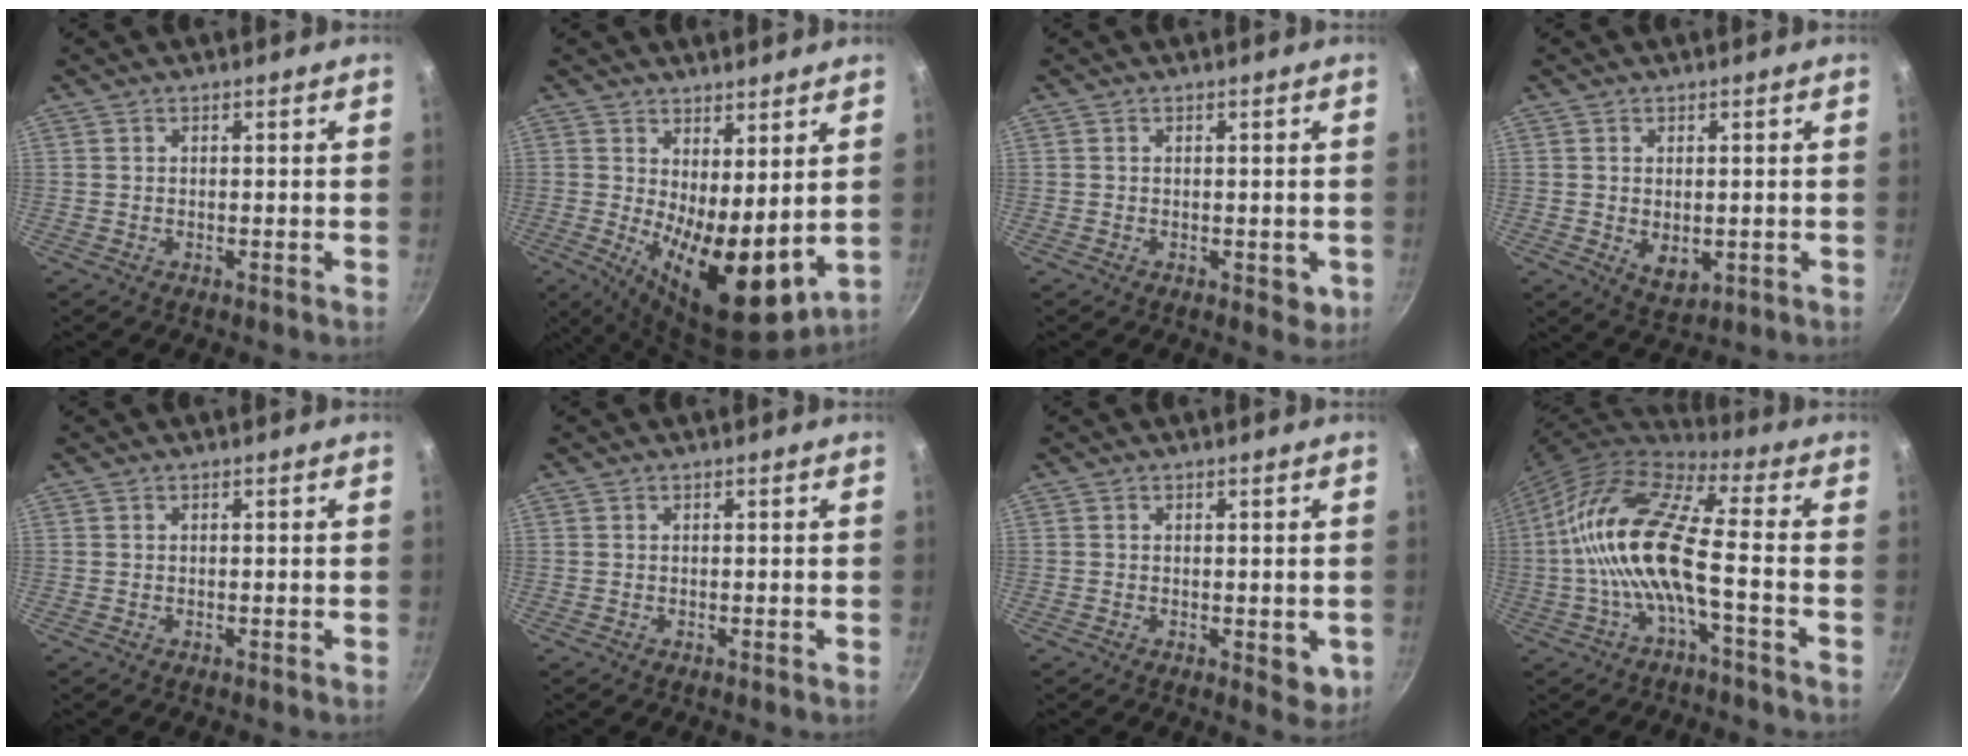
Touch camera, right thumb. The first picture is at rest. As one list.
[{"total": 14.1, "force": [1.3, 6.0, 12.7], "torque": [-0.169, -0.031, 0.034]}, {"total": 2.8, "force": [-0.5, 1.9, 2.0], "torque": [-0.020, -0.005, -0.006]}, {"total": 4.8, "force": [-0.3, 3.1, 3.6], "torque": [-0.055, -0.015, 0.003]}, {"total": 0.0}, {"total": 0.0}, {"total": 3.8, "force": [-0.5, 2.3, 3.0], "torque": [-0.038, -0.010, -0.005]}, {"total": 16.2, "force": [-2.7, 5.0, 15.2], "torque": [-0.307, 0.039, -0.066]}]